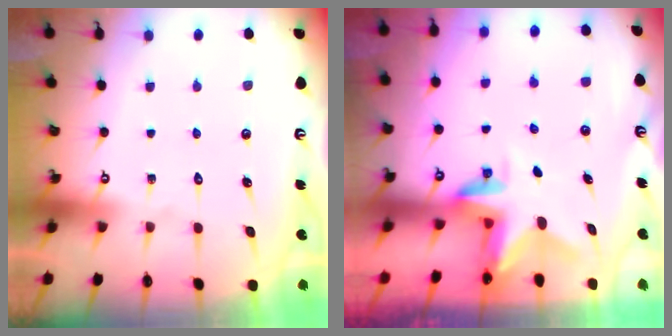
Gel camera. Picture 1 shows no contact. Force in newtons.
{"total": 3.0, "press": 3.0, "slide": 0.2}